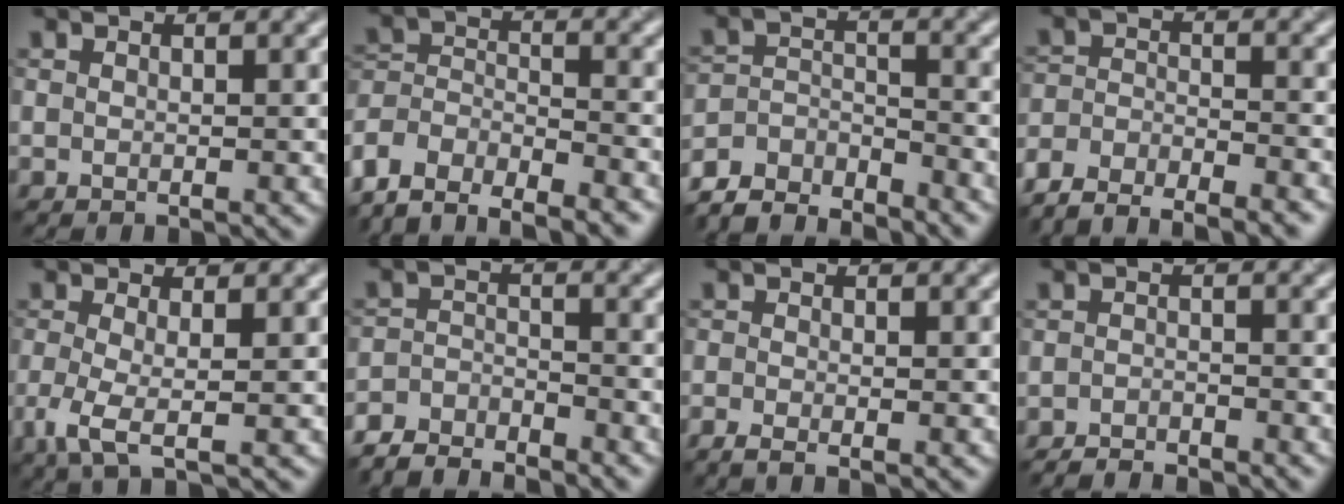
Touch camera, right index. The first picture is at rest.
{"total": 7.5, "force": [-6.8, 2.6, 2.0], "torque": [-0.026, -0.002, -0.116]}
{"total": 6.1, "force": [-5.7, 1.6, 1.3], "torque": [-0.024, -0.004, -0.112]}
{"total": 6.7, "force": [-6.3, 1.2, 1.8], "torque": [-0.033, -0.013, -0.106]}
{"total": 3.2, "force": [-1.0, 0.8, 2.9], "torque": [-0.077, -0.005, -0.023]}
{"total": 4.2, "force": [-4.2, 0.5, 0.5], "torque": [-0.013, 0.000, -0.085]}
{"total": 1.6, "force": [-1.2, 0.2, 1.0], "torque": [-0.025, -0.004, -0.031]}
{"total": 2.8, "force": [-2.7, 0.1, 0.4], "torque": [-0.006, -0.001, -0.051]}